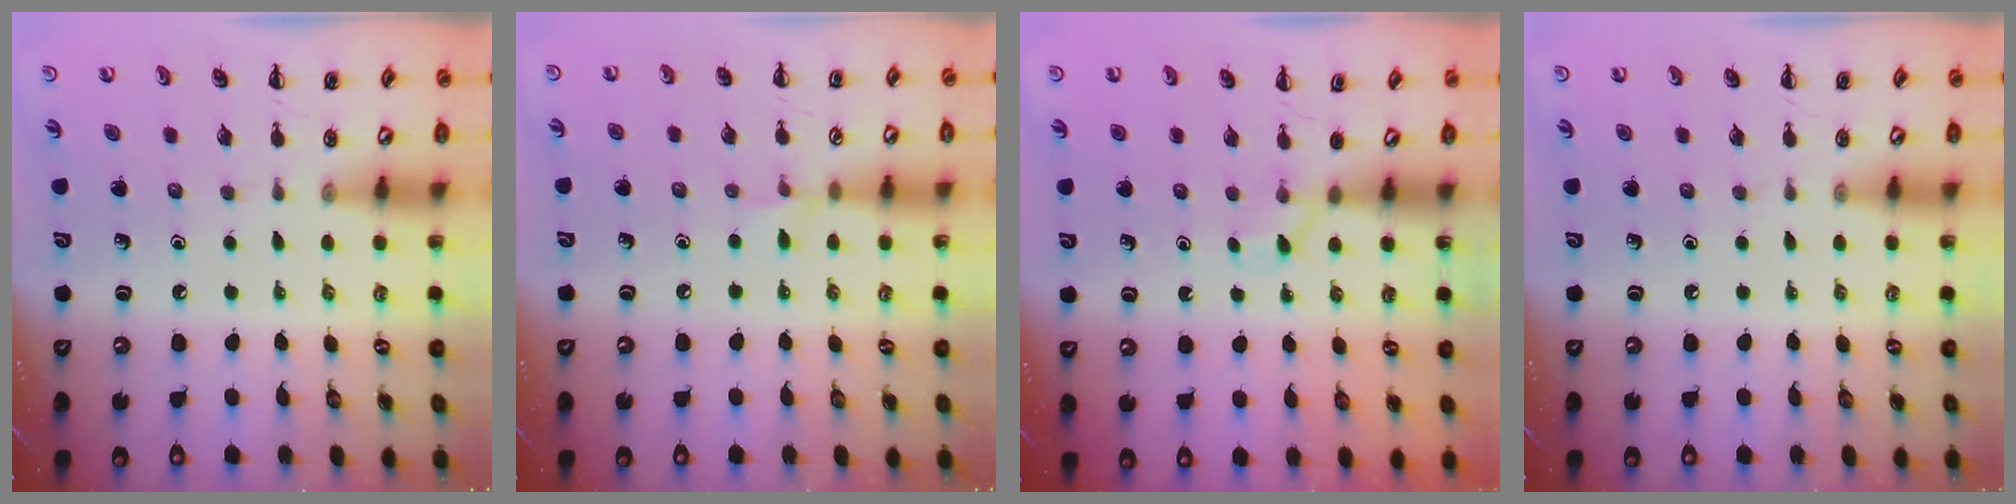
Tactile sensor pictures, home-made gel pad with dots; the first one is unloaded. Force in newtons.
{"total": 4.6, "press": 4.3, "slide": 1.7}
{"total": 2.4, "press": 2.3, "slide": 0.7}
{"total": 0.0}